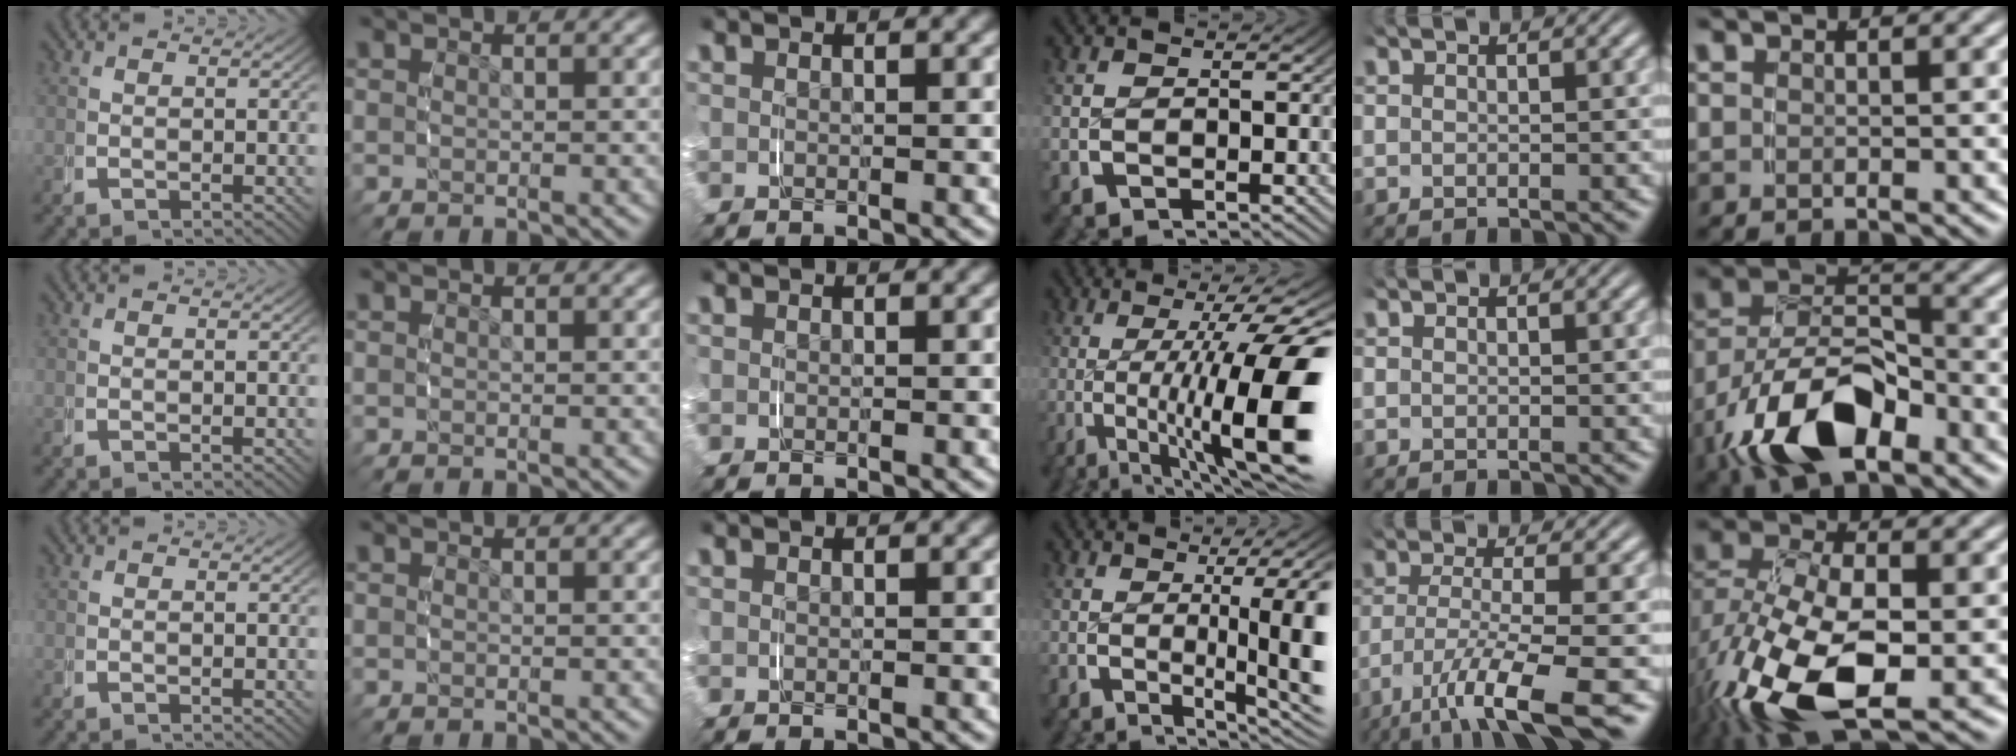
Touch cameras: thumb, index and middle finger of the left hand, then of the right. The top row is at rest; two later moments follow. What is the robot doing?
{"motion": "grasp_and_lifting", "object": "keyboard"}